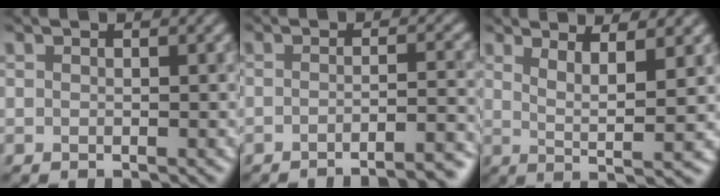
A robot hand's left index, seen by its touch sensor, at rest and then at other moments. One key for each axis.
{"total": 5.6, "fx": -4.6, "fy": 0.9, "fz": 3.1, "tx": -0.022, "ty": 0.021, "tz": -0.045}
{"total": 4.2, "fx": 1.7, "fy": 0.4, "fz": 3.8, "tx": -0.068, "ty": 0.001, "tz": 0.046}